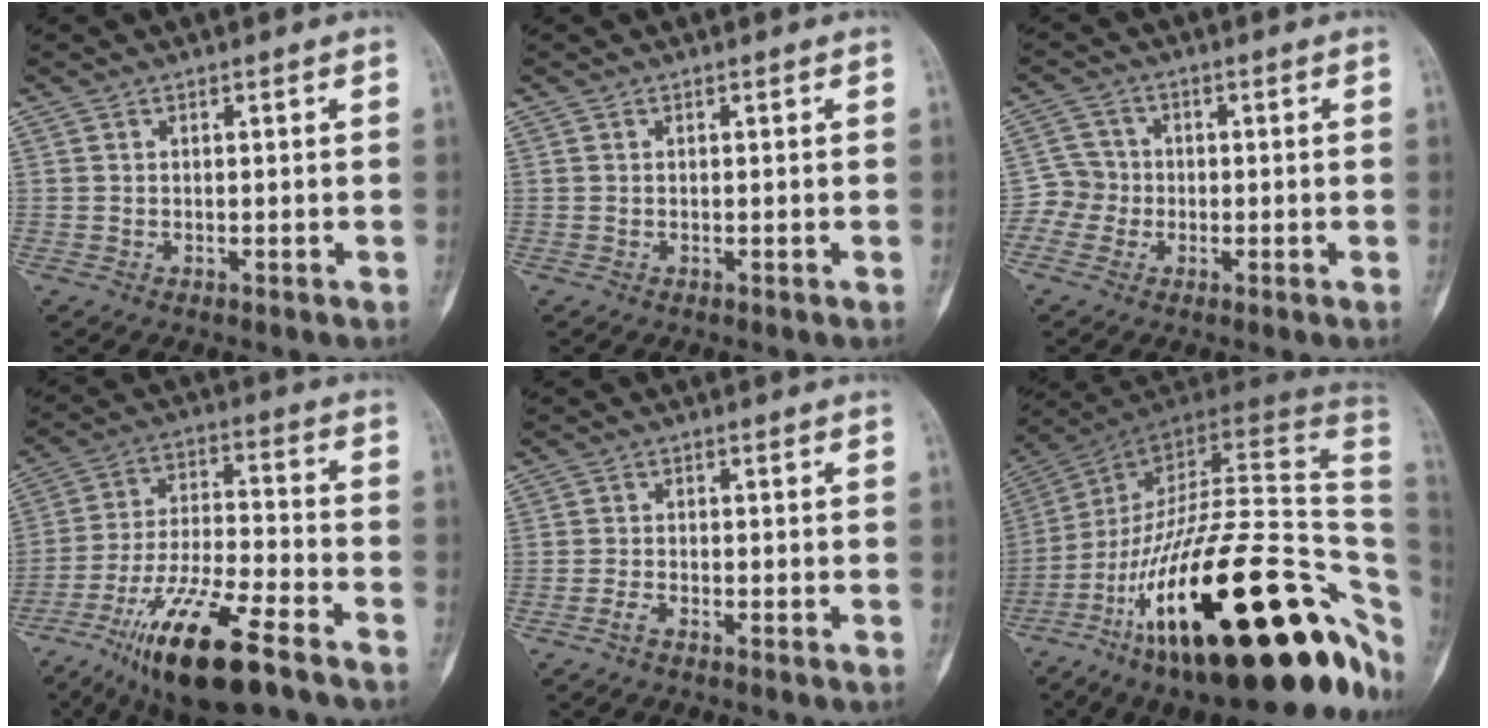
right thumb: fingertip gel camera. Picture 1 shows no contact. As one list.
[{"total": 0.0}, {"total": 4.2, "force": [-1.2, 4.0, 0.2], "torque": [0.023, 0.013, -0.033]}, {"total": 19.2, "force": [-12.0, 4.9, 14.2], "torque": [-0.282, 0.048, -0.214]}, {"total": 1.7, "force": [-1.3, 0.4, 0.9], "torque": [-0.027, 0.008, -0.027]}, {"total": 39.2, "force": [-12.9, 14.3, 34.2], "torque": [-0.444, 0.070, -0.204]}]